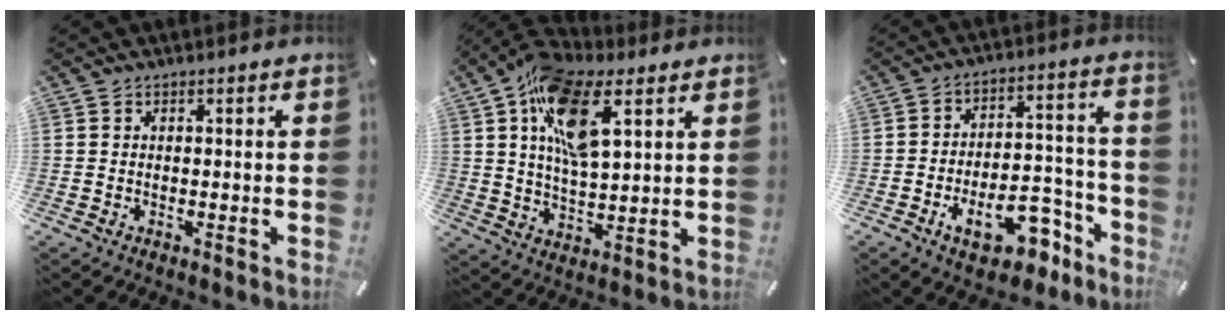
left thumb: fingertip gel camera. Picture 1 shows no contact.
{"total": 15.1, "force": [7.3, 6.9, 11.3], "torque": [-0.203, -0.014, 0.128]}
{"total": 14.9, "force": [-8.3, 7.9, 9.5], "torque": [-0.109, 0.052, -0.134]}